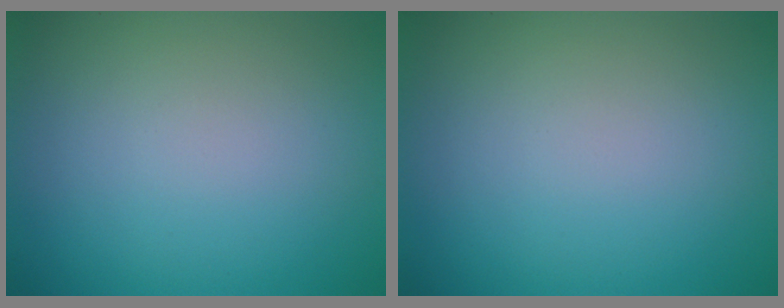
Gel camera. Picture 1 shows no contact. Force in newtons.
{"total": 0.0}